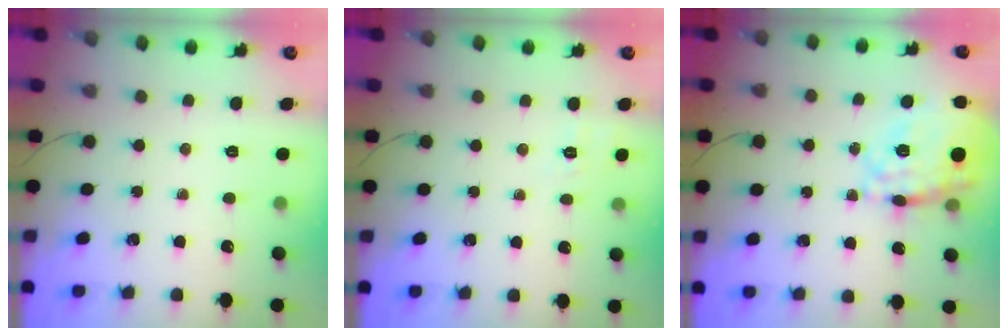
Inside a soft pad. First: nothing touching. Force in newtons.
{"total": 2.0, "press": 0.8, "slide": 1.8}
{"total": 25.3, "press": 25.1, "slide": 3.0}